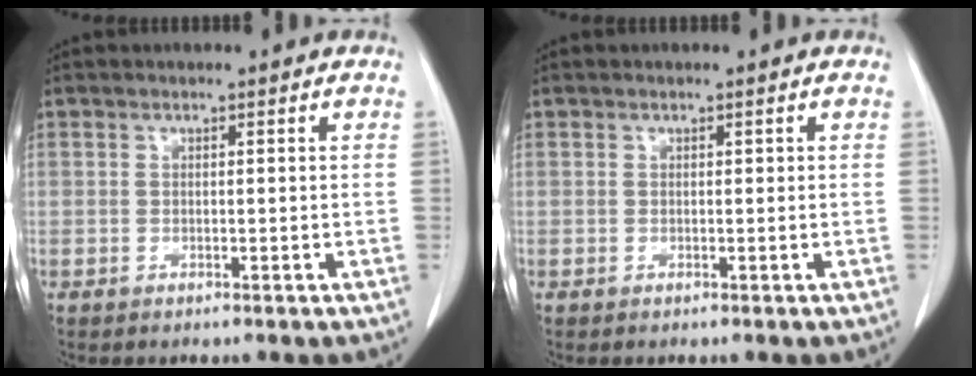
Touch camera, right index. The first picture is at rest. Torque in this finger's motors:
{"motor_torque": [-0.03, -0.01, -0.02, -0.01]}